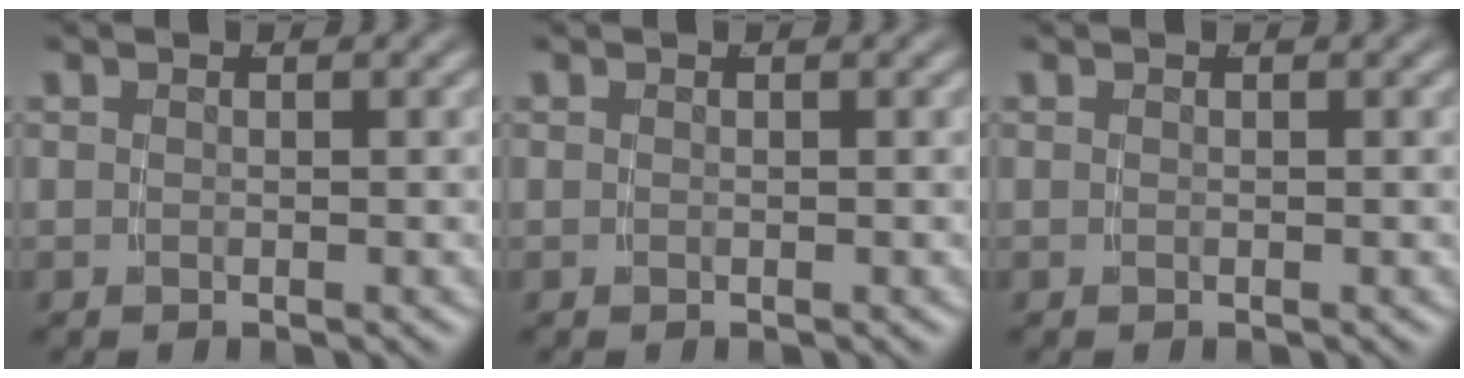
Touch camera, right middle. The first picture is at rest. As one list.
[{"total": 0.0}, {"total": 0.0}]